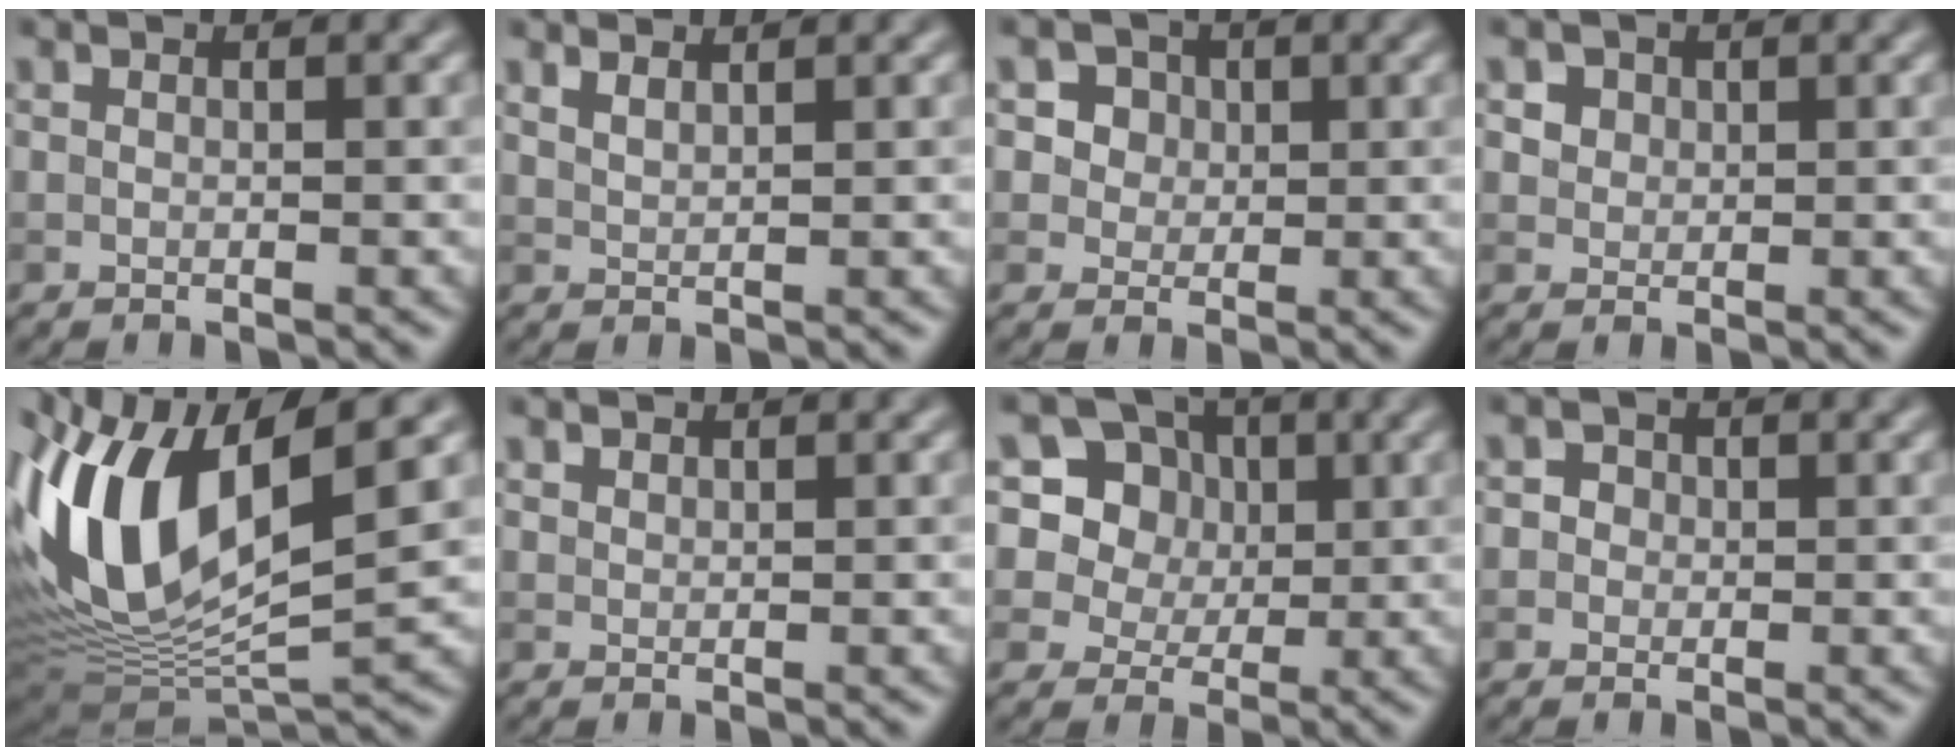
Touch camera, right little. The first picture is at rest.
{"total": 1.5, "force": [1.3, 0.4, 0.7], "torque": [-0.011, -0.001, 0.020]}
{"total": 4.9, "force": [2.4, 3.9, 2.0], "torque": [-0.034, 0.006, 0.031]}
{"total": 3.3, "force": [1.7, 2.4, 1.4], "torque": [-0.040, 0.001, 0.028]}
{"total": 13.9, "force": [3.1, 6.4, 12.0], "torque": [-0.244, -0.001, 0.053]}
{"total": 0.8, "force": [0.7, 0.3, 0.1], "torque": [-0.005, -0.001, 0.018]}
{"total": 9.5, "force": [4.3, 7.6, 3.7], "torque": [-0.094, 0.013, 0.070]}
{"total": 1.7, "force": [0.4, 1.5, 0.6], "torque": [0.003, 0.003, 0.000]}